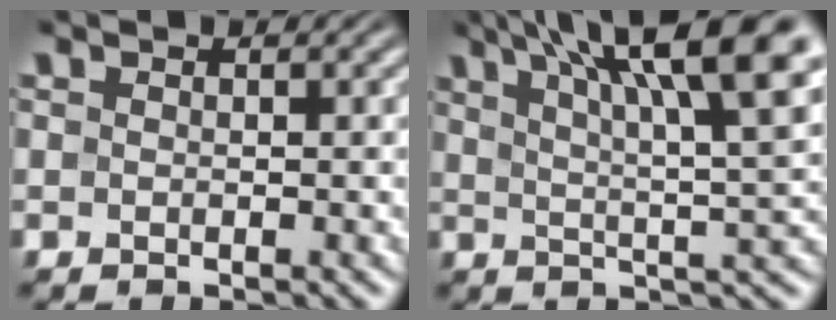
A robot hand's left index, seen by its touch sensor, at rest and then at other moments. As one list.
[{"total": 13.1, "force": [6.9, 3.1, 10.6], "torque": [-0.144, 0.026, 0.103]}]